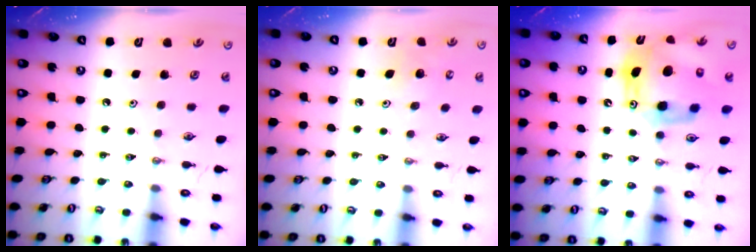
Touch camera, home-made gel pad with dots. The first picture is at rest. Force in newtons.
{"total": 6.5, "press": 6.5, "slide": 0.6}
{"total": 15.6, "press": 15.5, "slide": 1.4}